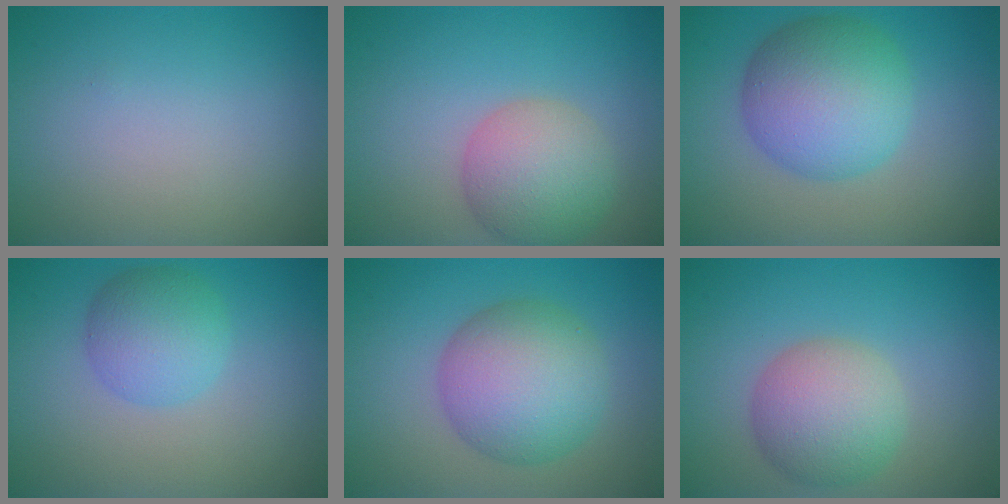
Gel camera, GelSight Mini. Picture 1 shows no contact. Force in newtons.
{"total": 5.6, "press": 5.5, "slide": 0.4}
{"total": 8.0, "press": 8.0, "slide": 0.1}
{"total": 4.0, "press": 4.0, "slide": 0.1}
{"total": 8.0, "press": 8.0, "slide": 0.0}
{"total": 5.5, "press": 5.5, "slide": 0.1}